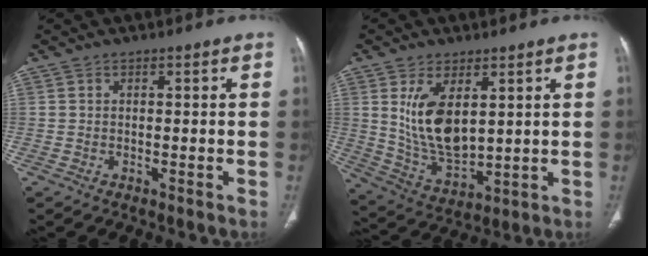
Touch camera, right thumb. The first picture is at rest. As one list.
[{"total": 11.8, "force": [3.4, 6.1, 9.5], "torque": [-0.165, -0.027, 0.083]}]